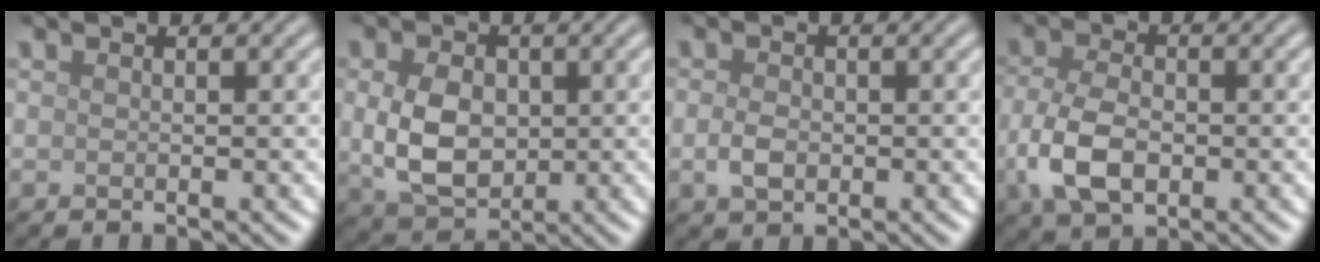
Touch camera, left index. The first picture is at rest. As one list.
[{"total": 5.8, "force": [0.1, 4.2, 4.1], "torque": [-0.088, -0.004, 0.005]}, {"total": 2.0, "force": [-0.4, 1.4, 1.4], "torque": [-0.031, -0.001, -0.009]}, {"total": 5.4, "force": [-1.4, 3.3, 4.1], "torque": [-0.095, -0.006, -0.029]}]